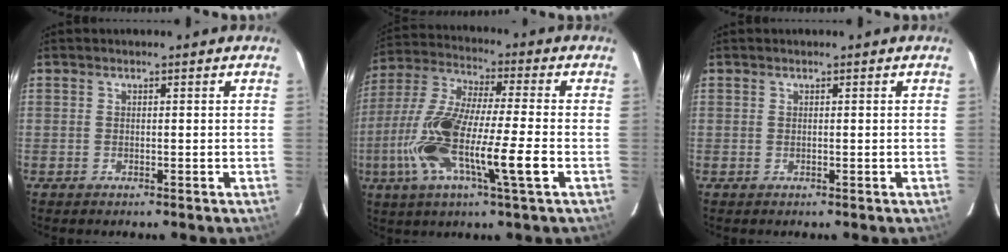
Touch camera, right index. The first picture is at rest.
{"total": 16.5, "force": [-4.6, 1.4, 15.8], "torque": [-0.325, -0.014, -0.090]}
{"total": 0.0}